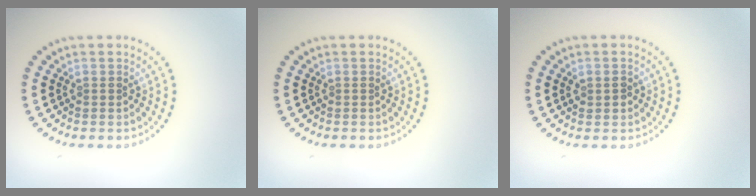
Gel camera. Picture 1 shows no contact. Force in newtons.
{"total": 0.0}
{"total": 1.2, "press": 1.2, "slide": 0.2}